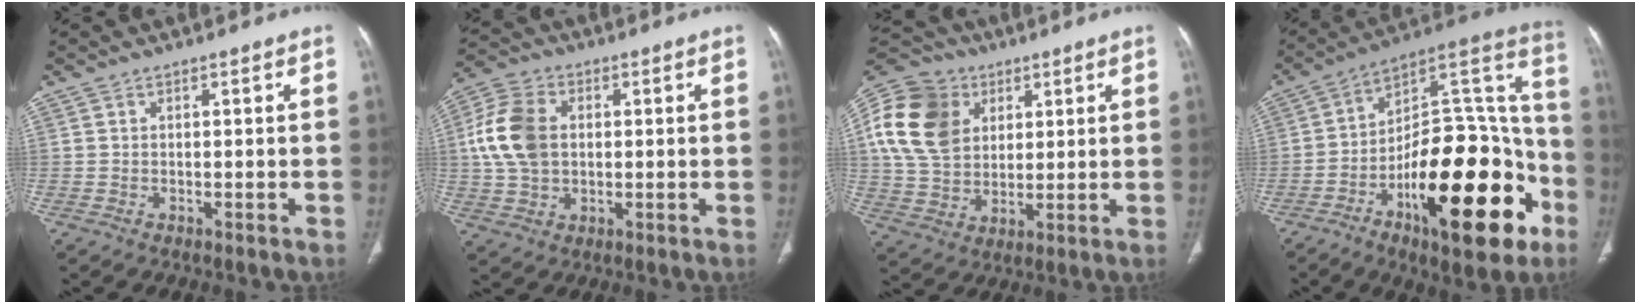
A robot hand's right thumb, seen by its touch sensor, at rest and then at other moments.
{"total": 11.5, "force": [1.1, 8.2, 8.0], "torque": [-0.158, 0.014, 0.021]}
{"total": 18.8, "force": [5.7, 14.3, 10.8], "torque": [-0.209, 0.010, 0.106]}
{"total": 30.1, "force": [-12.4, 12.7, 24.2], "torque": [-0.316, 0.083, -0.182]}